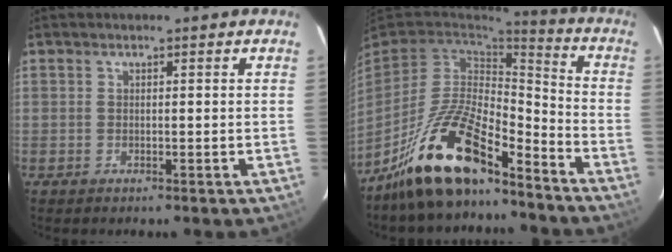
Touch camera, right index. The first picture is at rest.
{"total": 17.6, "force": [-12.9, 5.7, 10.6], "torque": [-0.223, -0.004, -0.239]}